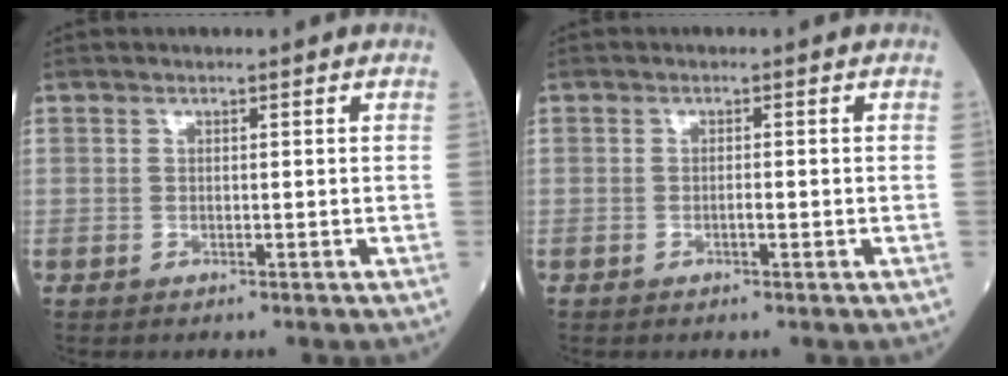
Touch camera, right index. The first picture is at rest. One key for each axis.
{"total": 0.8, "fx": -0.3, "fy": 0.1, "fz": 0.8, "tx": -0.013, "ty": 0.002, "tz": -0.005}